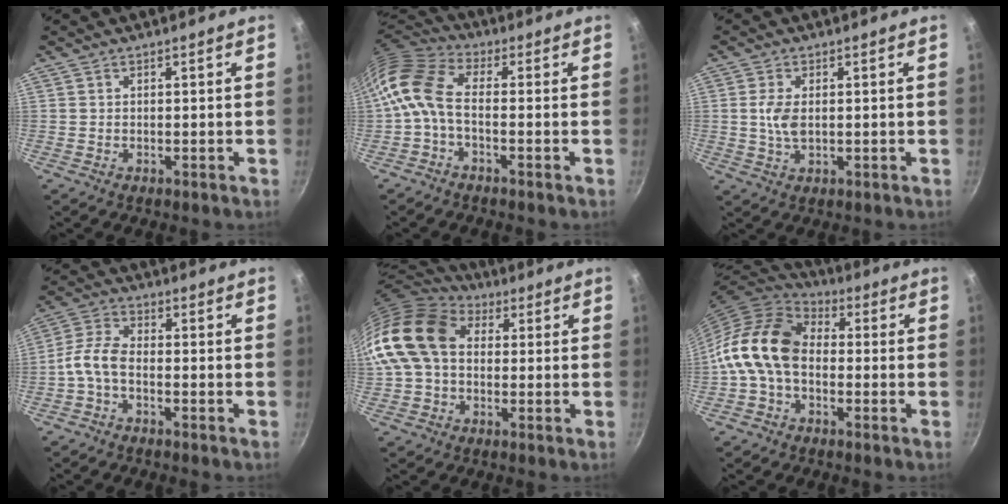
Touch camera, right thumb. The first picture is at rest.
{"total": 10.0, "force": [-1.6, 5.6, 8.2], "torque": [-0.176, 0.032, -0.051]}
{"total": 4.5, "force": [0.4, 2.5, 3.7], "torque": [-0.077, -0.001, 0.008]}
{"total": 5.4, "force": [-2.2, 2.7, 4.2], "torque": [-0.095, 0.030, -0.058]}
{"total": 17.0, "force": [2.0, 12.5, 11.4], "torque": [-0.205, 0.031, 0.022]}
{"total": 14.6, "force": [-1.4, 10.3, 10.3], "torque": [-0.170, 0.036, -0.048]}